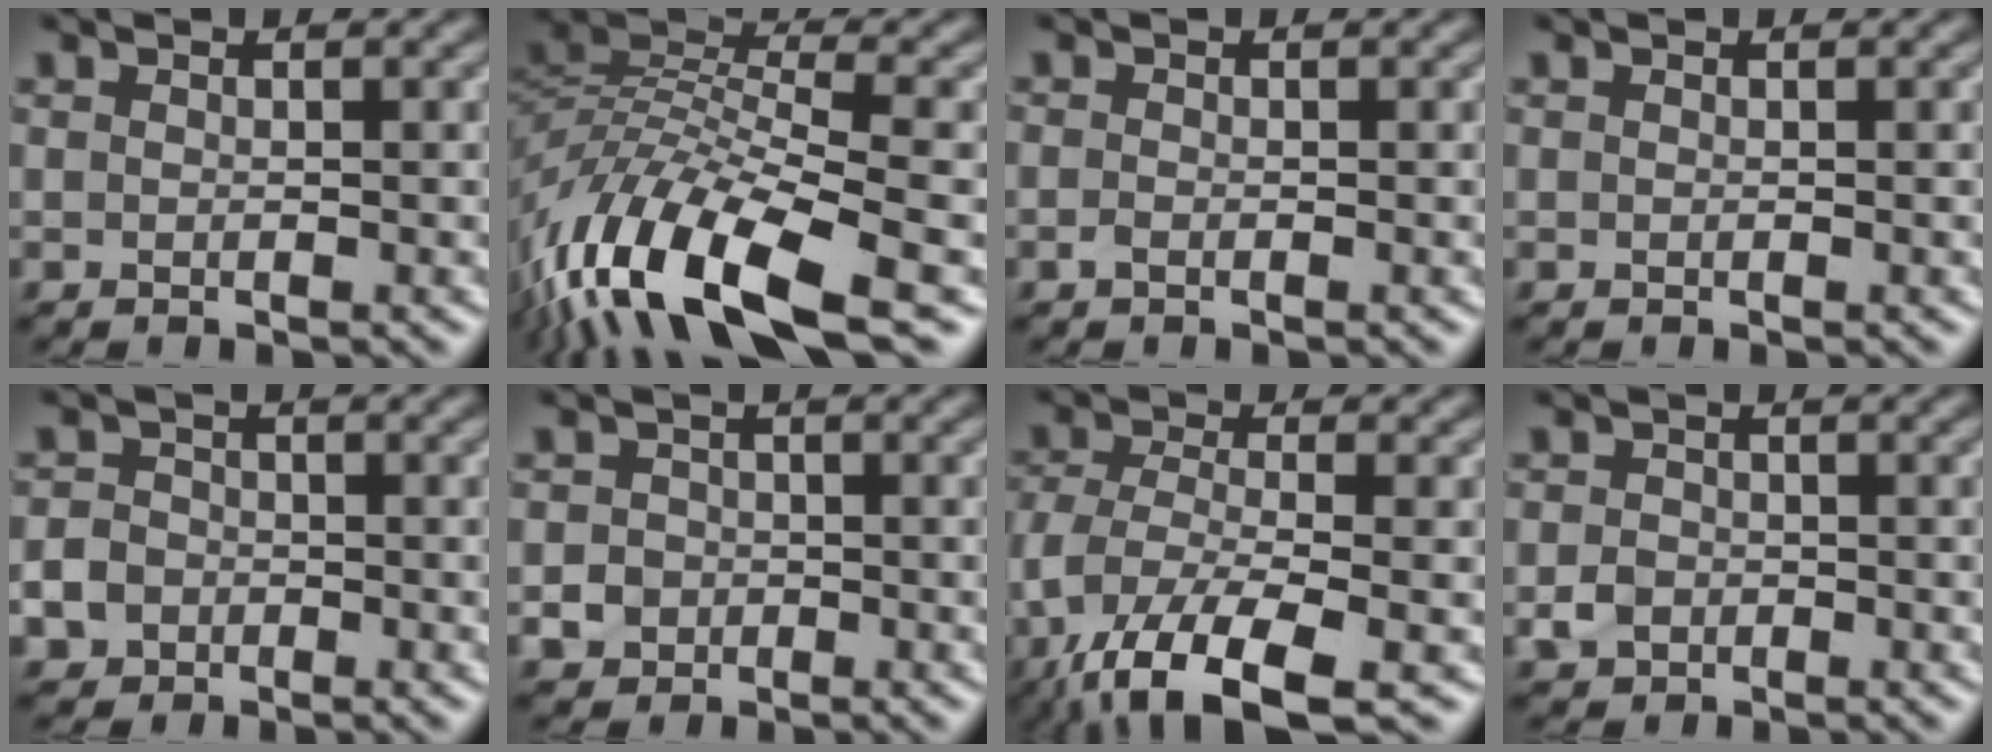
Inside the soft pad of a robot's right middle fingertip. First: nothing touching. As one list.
[{"total": 12.9, "force": [-6.8, 4.6, 9.9], "torque": [-0.192, 0.000, -0.133]}, {"total": 0.6, "force": [-0.3, 0.3, 0.4], "torque": [-0.011, -0.003, -0.008]}, {"total": 0.0}, {"total": 6.9, "force": [-3.6, 5.5, 2.1], "torque": [-0.049, -0.023, -0.081]}, {"total": 2.6, "force": [-0.9, 2.3, 0.7], "torque": [0.005, 0.000, -0.019]}, {"total": 8.6, "force": [-4.4, 3.1, 6.7], "torque": [-0.140, -0.020, -0.086]}, {"total": 1.8, "force": [-0.6, 1.5, 0.7], "torque": [-0.009, -0.002, -0.015]}]